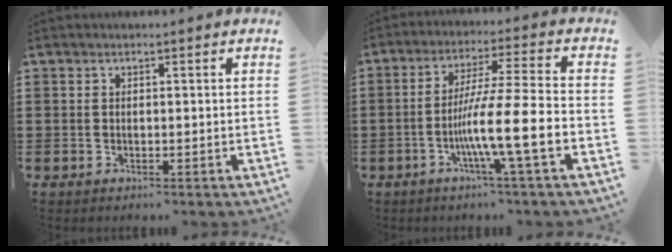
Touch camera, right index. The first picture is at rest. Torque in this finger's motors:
{"motor_torque": [2.14, 0.00, 0.95, 0.21]}